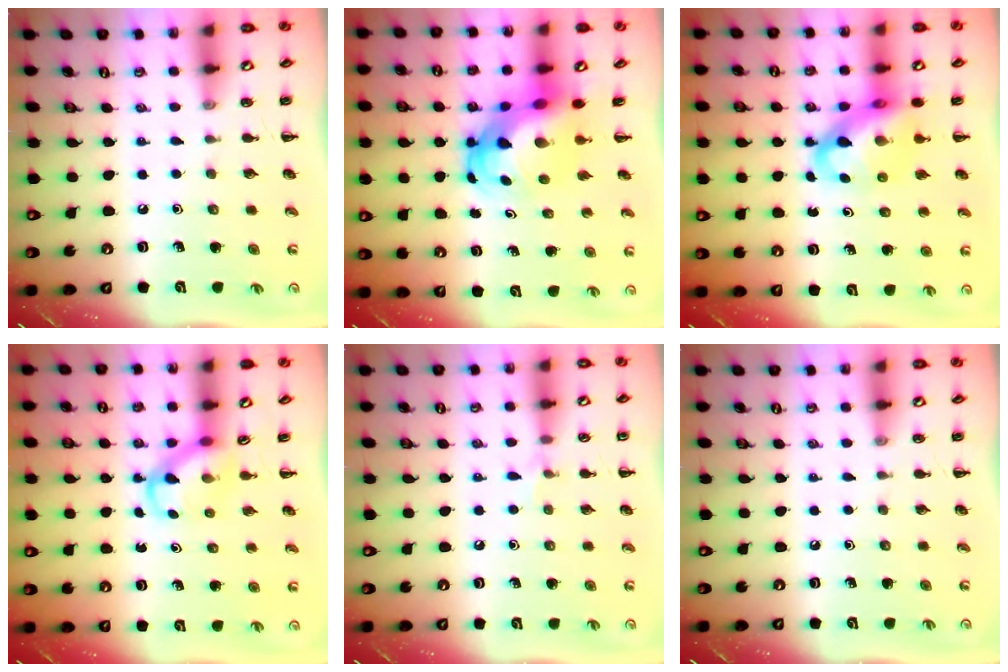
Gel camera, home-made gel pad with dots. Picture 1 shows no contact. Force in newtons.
{"total": 7.7, "press": 7.5, "slide": 1.9}
{"total": 10.9, "press": 10.5, "slide": 2.8}
{"total": 3.5, "press": 3.3, "slide": 1.2}
{"total": 3.7, "press": 3.5, "slide": 1.3}
{"total": 0.0}